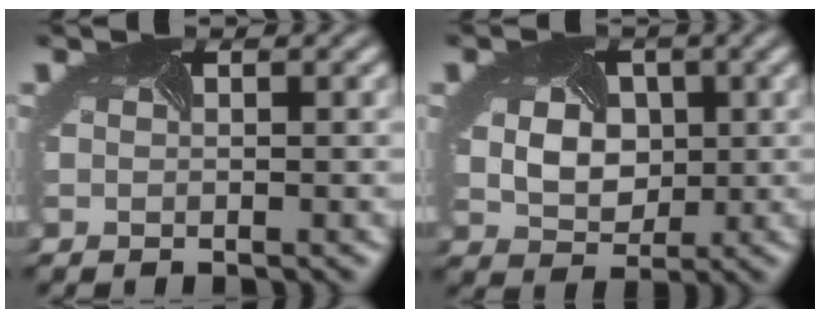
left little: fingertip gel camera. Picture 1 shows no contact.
{"total": 5.7, "force": [0.7, 4.5, 3.4], "torque": [-0.056, 0.004, 0.002]}